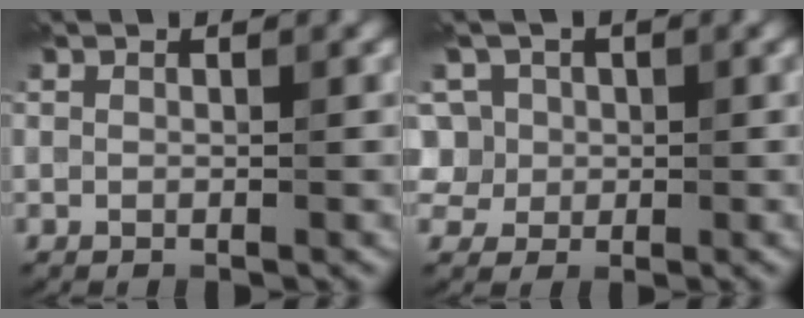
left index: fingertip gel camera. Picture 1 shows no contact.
{"total": 5.3, "force": [1.6, 4.8, 1.8], "torque": [-0.040, 0.028, 0.013]}